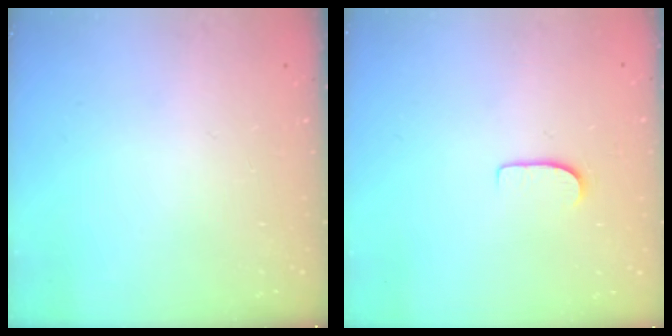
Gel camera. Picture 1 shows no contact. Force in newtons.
{"total": 5.9, "press": 5.8, "slide": 0.6}